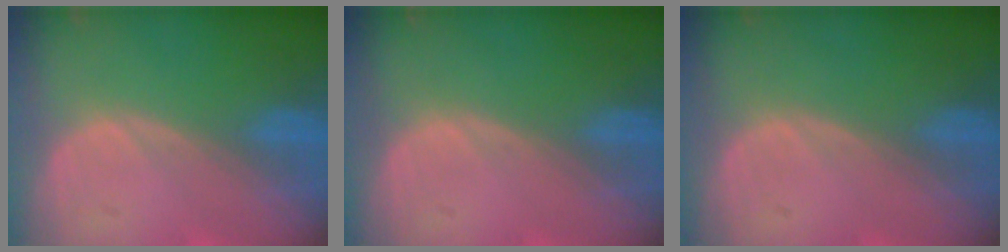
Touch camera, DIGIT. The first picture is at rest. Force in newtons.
{"total": 0.0}
{"total": 0.0}